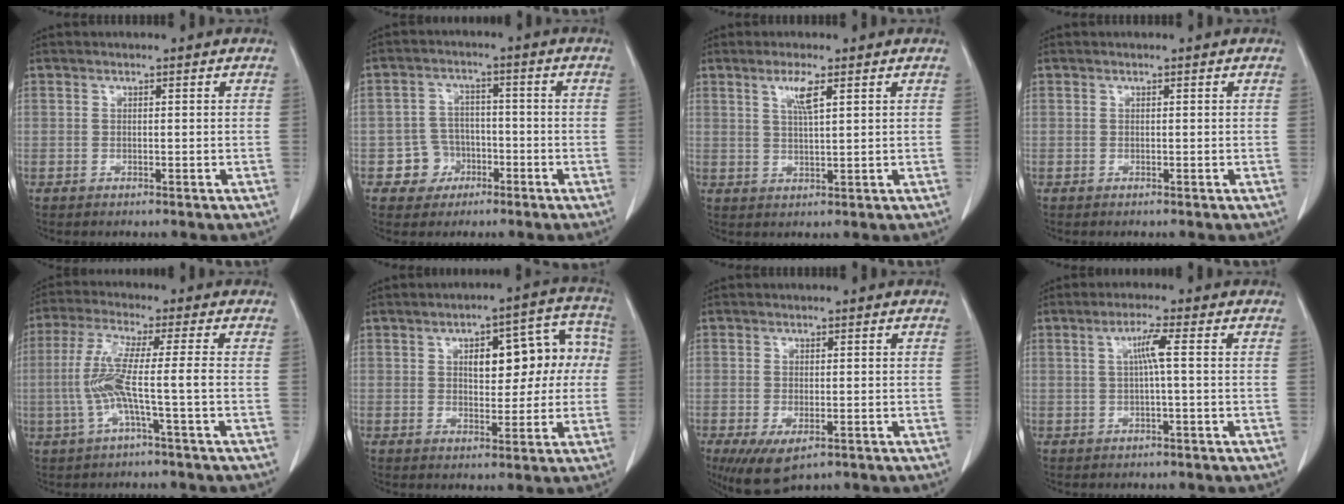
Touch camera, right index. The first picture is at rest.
{"total": 5.1, "force": [-2.2, 4.5, 0.5], "torque": [0.001, 0.016, -0.032]}
{"total": 3.6, "force": [1.8, 0.2, 3.1], "torque": [-0.062, -0.001, 0.035]}
{"total": 0.0}
{"total": 7.8, "force": [-1.6, -0.6, 7.6], "torque": [-0.163, 0.008, -0.032]}
{"total": 11.1, "force": [1.6, 5.1, 9.7], "torque": [-0.114, 0.044, 0.025]}
{"total": 6.3, "force": [-3.4, 2.7, 4.6], "torque": [-0.077, -0.016, -0.050]}
{"total": 3.3, "force": [0.4, -0.4, 3.2], "torque": [-0.063, 0.006, 0.007]}